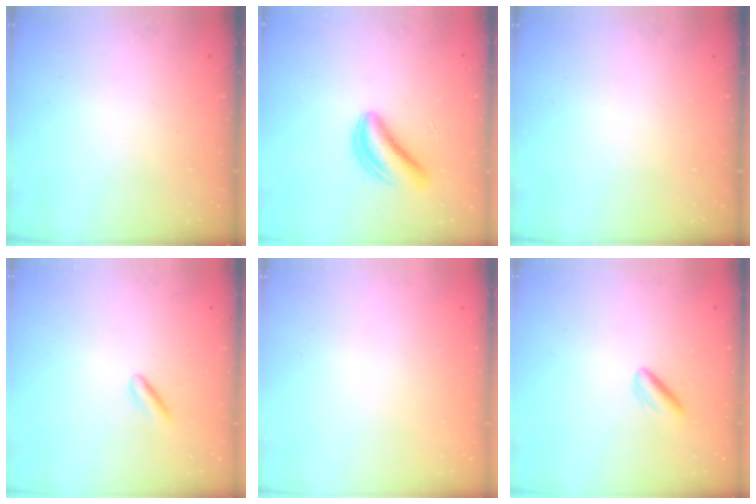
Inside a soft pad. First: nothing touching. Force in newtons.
{"total": 4.8, "press": 4.7, "slide": 1.3}
{"total": 0.0}
{"total": 2.5, "press": 2.3, "slide": 1.0}
{"total": 2.0, "press": 2.0, "slide": 0.1}
{"total": 3.0, "press": 2.8, "slide": 1.2}